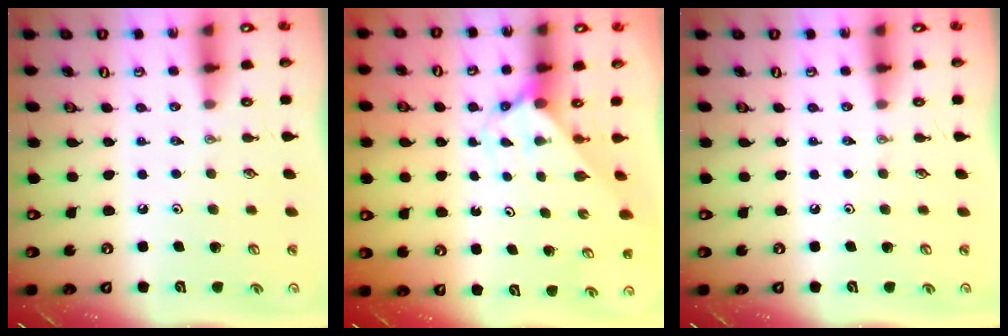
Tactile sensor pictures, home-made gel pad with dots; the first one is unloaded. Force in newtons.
{"total": 2.3, "press": 2.3, "slide": 0.2}
{"total": 0.0}